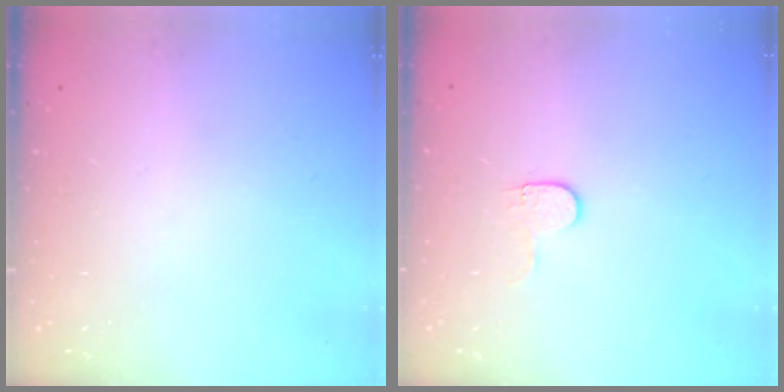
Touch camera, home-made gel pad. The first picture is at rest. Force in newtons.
{"total": 3.6, "press": 3.6, "slide": 0.4}